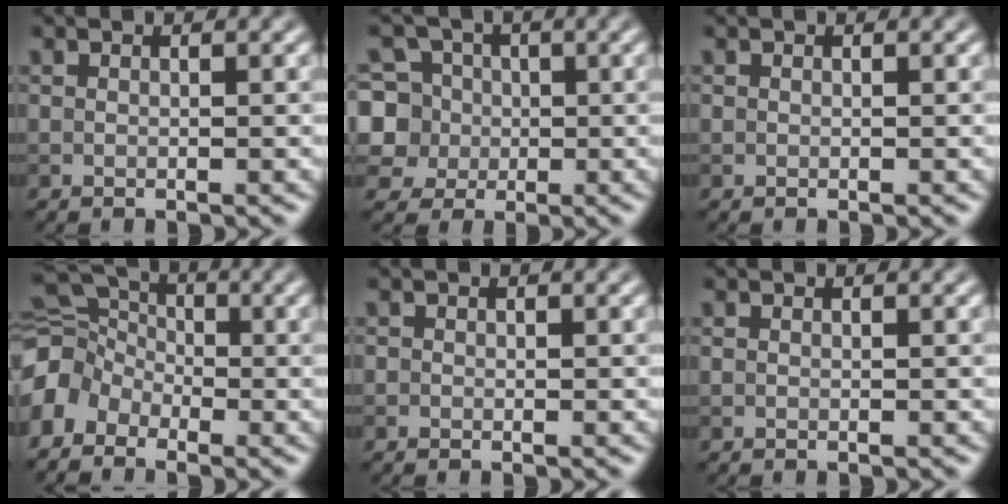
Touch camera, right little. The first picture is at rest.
{"total": 7.9, "force": [0.7, 7.4, 2.8], "torque": [-0.060, 0.031, -0.004]}
{"total": 0.0}
{"total": 4.9, "force": [-2.8, 3.2, 2.3], "torque": [-0.042, 0.013, -0.077]}
{"total": 0.0}
{"total": 0.0}